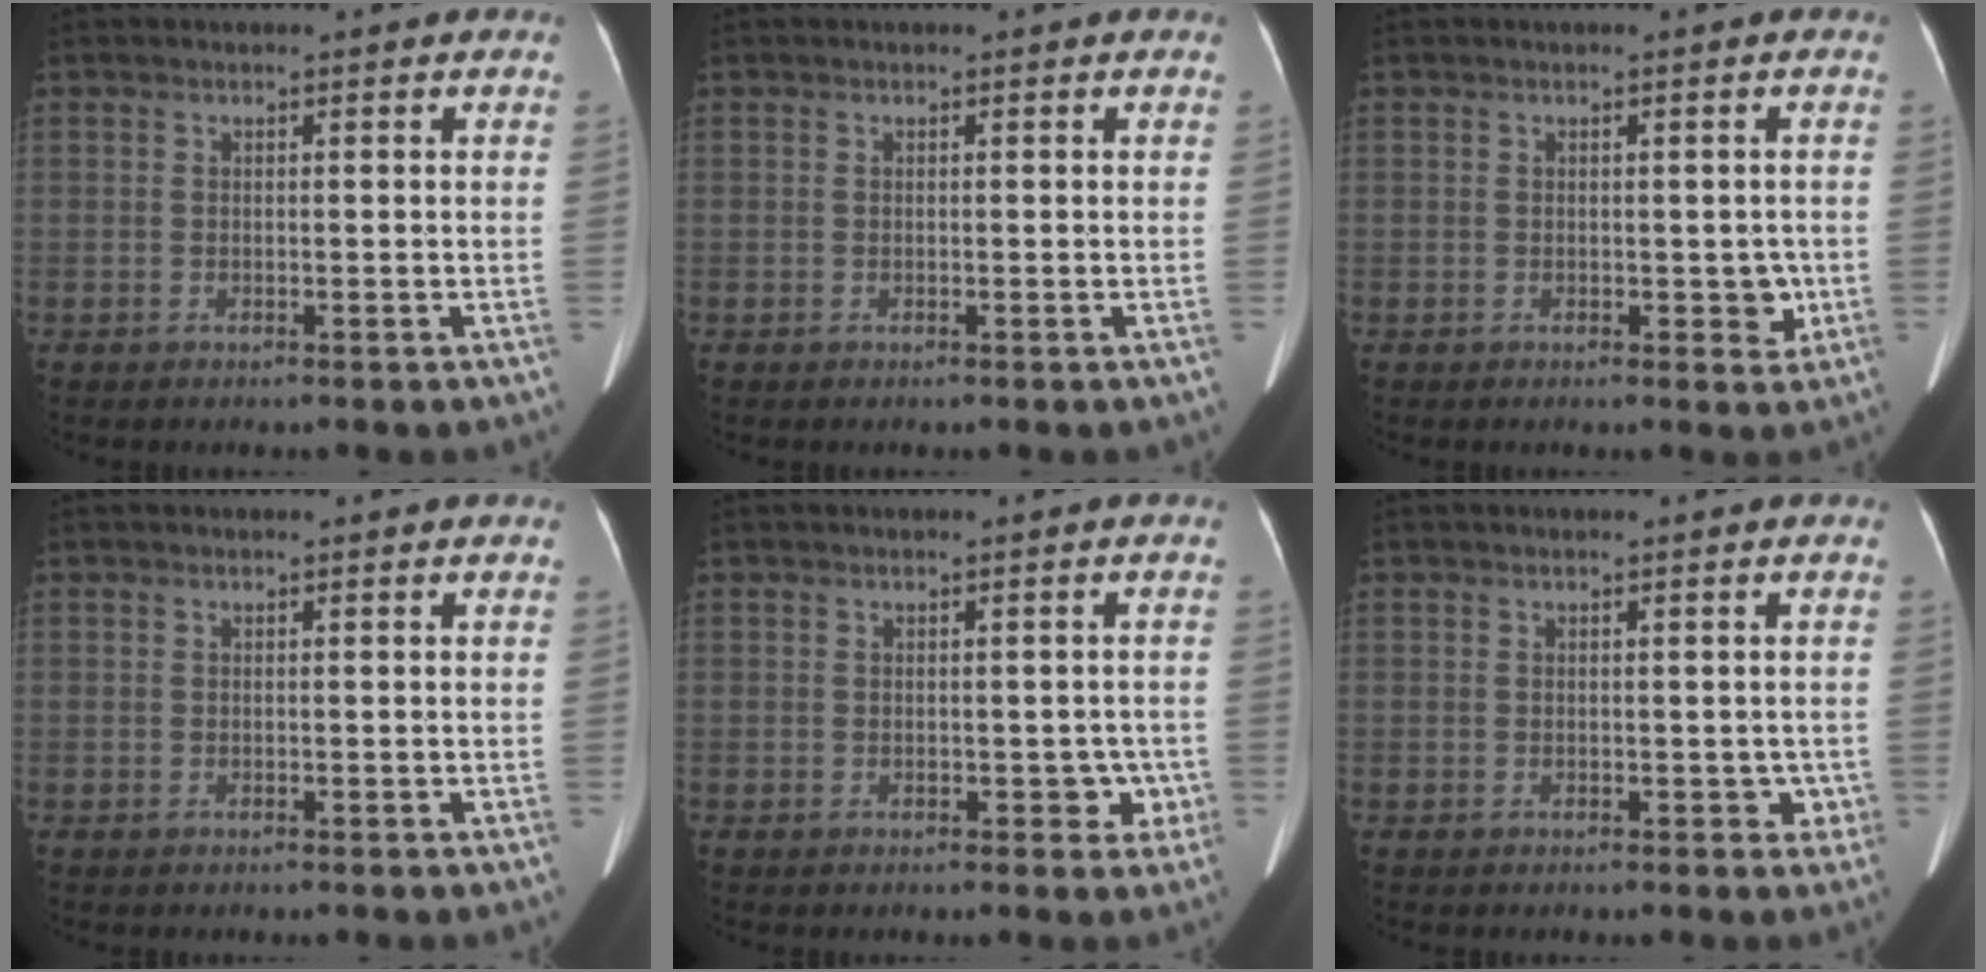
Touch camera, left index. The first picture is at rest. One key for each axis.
{"total": 0.0}
{"total": 2.6, "fx": -0.5, "fy": 1.7, "fz": 2.0, "tx": -0.018, "ty": 0.005, "tz": -0.002}
{"total": 0.0}
{"total": 3.1, "fx": -1.0, "fy": 2.1, "fz": 2.1, "tx": -0.013, "ty": 0.015, "tz": -0.007}
{"total": 2.0, "fx": -0.6, "fy": 1.5, "fz": 1.2, "tx": -0.004, "ty": 0.009, "tz": -0.004}